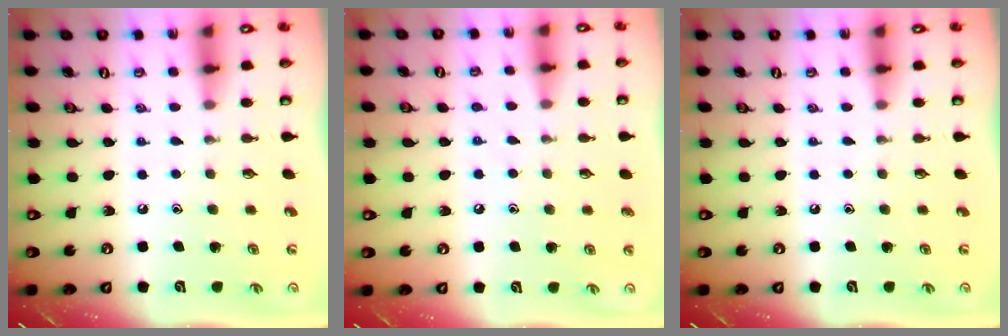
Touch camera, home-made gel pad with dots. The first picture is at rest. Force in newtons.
{"total": 5.3, "press": 5.2, "slide": 0.6}
{"total": 0.0}